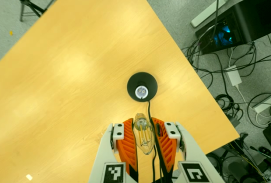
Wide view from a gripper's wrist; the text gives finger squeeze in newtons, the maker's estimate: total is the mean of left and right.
{"total": 22.1, "left": 23.7, "right": 20.4}